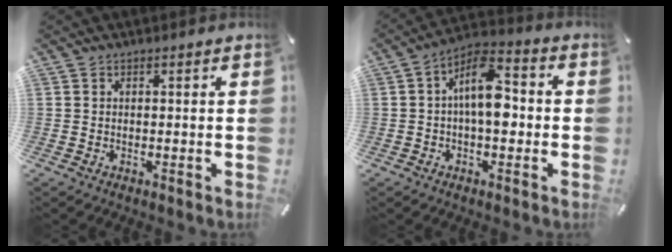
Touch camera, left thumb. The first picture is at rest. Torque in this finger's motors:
{"motor_torque": [0.12, 0.77, 1.19, -0.06, 0.18]}